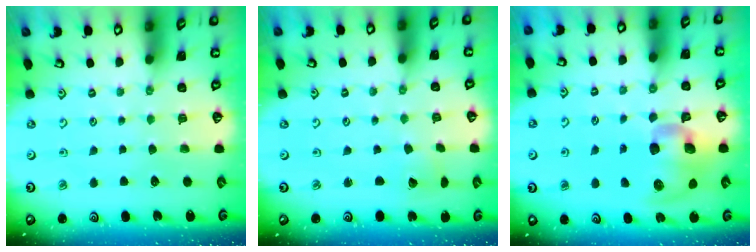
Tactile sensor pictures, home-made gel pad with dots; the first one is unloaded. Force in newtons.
{"total": 2.3, "press": 2.3, "slide": 0.2}
{"total": 14.0, "press": 13.8, "slide": 2.4}